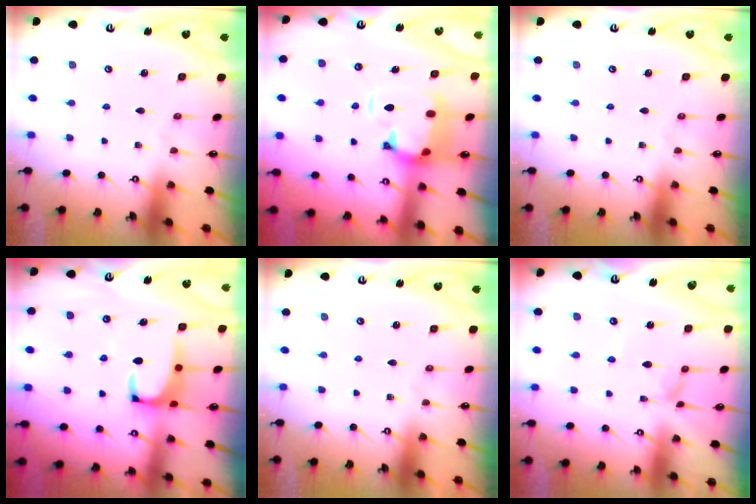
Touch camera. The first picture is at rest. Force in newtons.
{"total": 3.6, "press": 3.3, "slide": 1.6}
{"total": 0.0}
{"total": 2.1, "press": 1.8, "slide": 0.9}
{"total": 0.0}
{"total": 1.1, "press": 1.0, "slide": 0.3}